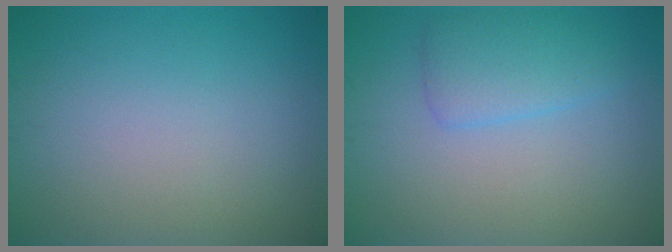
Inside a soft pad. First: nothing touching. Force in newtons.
{"total": 3.0, "press": 3.0, "slide": 0.2}